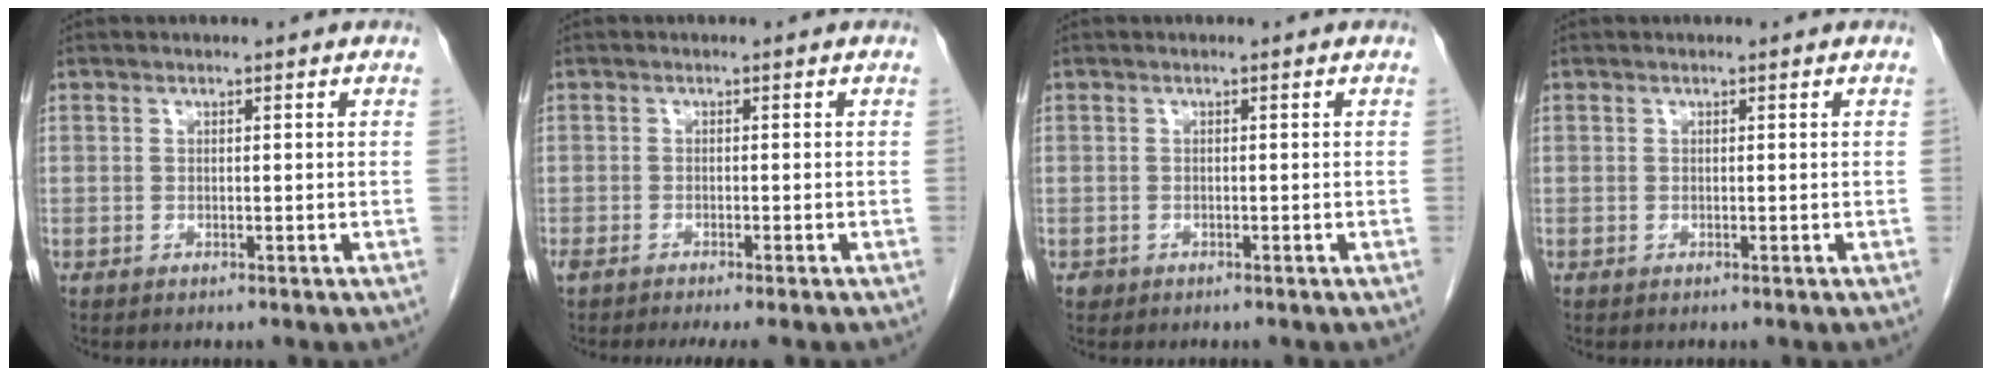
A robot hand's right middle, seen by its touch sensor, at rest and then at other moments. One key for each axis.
{"total": 6.5, "fx": -5.4, "fy": 0.8, "fz": 3.6, "tx": -0.048, "ty": -0.008, "tz": -0.081}
{"total": 0.7, "fx": -0.4, "fy": 0.6, "fz": 0.0, "tx": -0.003, "ty": 0.003, "tz": -0.006}
{"total": 0.0}